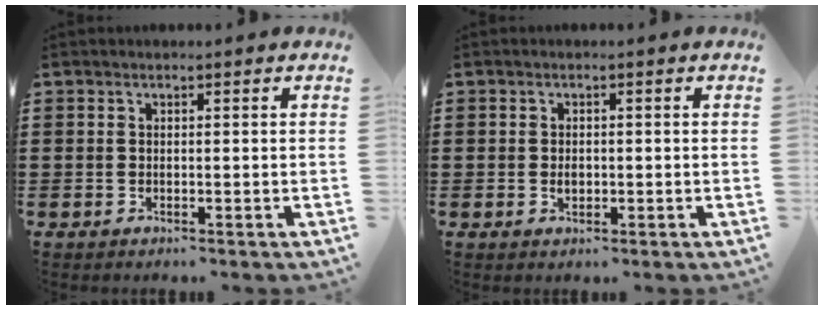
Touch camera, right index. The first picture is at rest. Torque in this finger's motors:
{"motor_torque": [1.41, 0.73, 0.12, 0.04]}